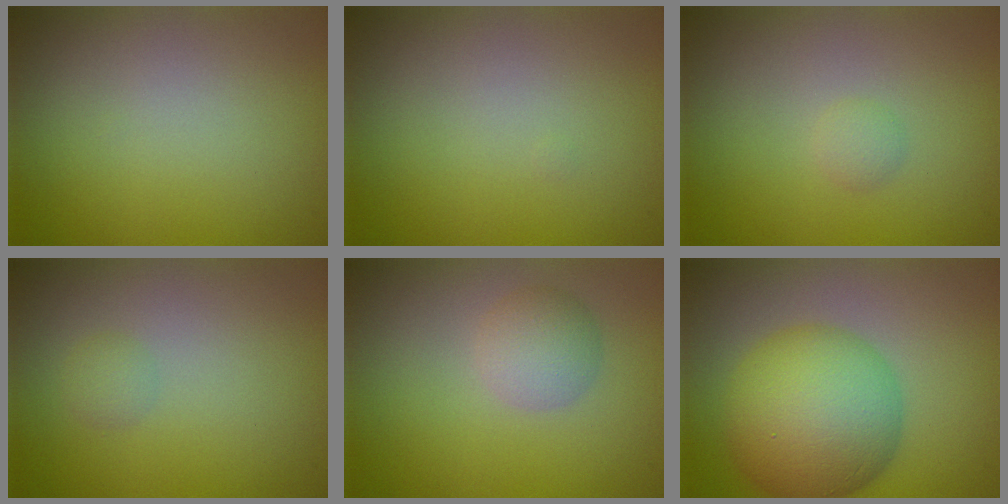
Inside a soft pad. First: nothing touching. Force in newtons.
{"total": 0.0}
{"total": 0.8, "press": 0.8, "slide": 0.1}
{"total": 1.0, "press": 1.0, "slide": 0.1}
{"total": 2.3, "press": 2.3, "slide": 0.0}
{"total": 9.2, "press": 9.2, "slide": 0.2}